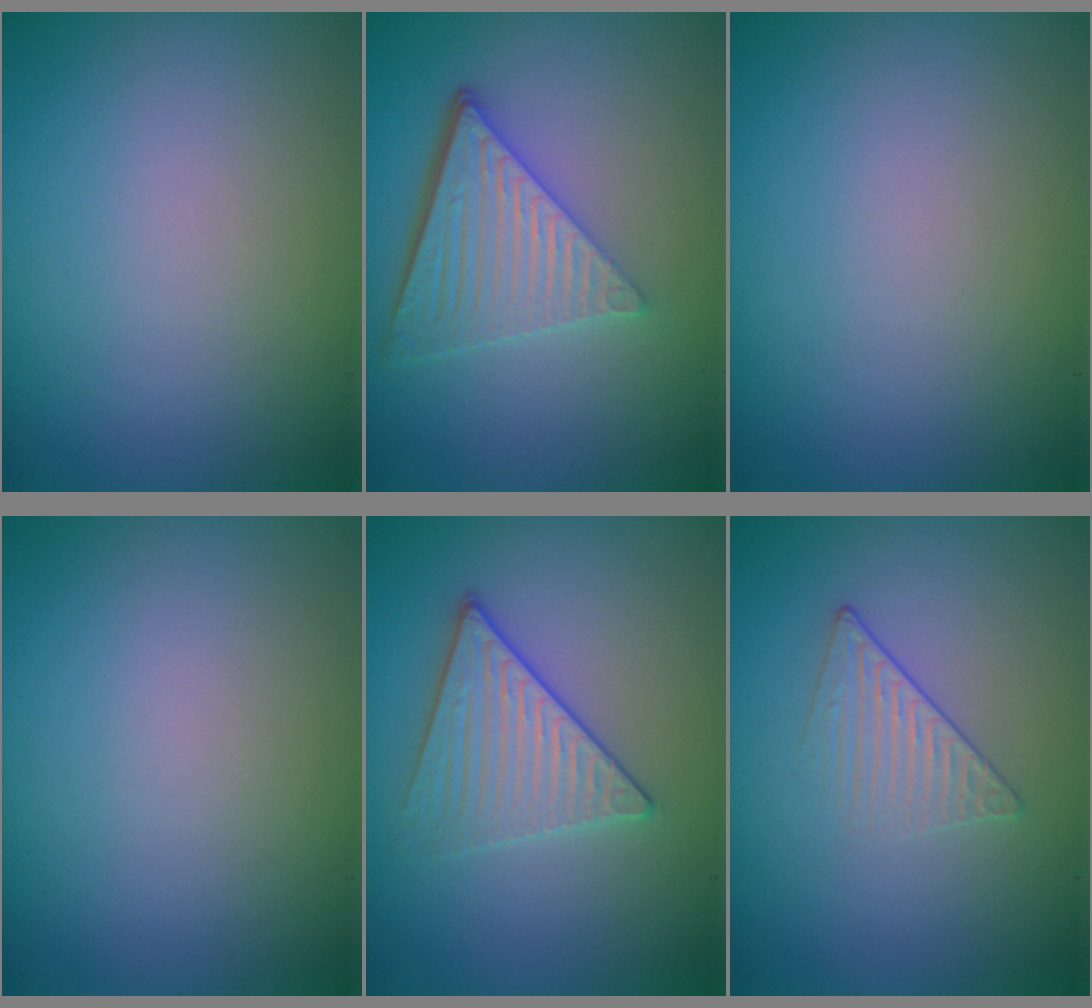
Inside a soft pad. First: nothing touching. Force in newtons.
{"total": 6.5, "press": 4.4, "slide": 4.8}
{"total": 0.0}
{"total": 0.0}
{"total": 3.5, "press": 3.4, "slide": 1.1}
{"total": 1.6, "press": 1.0, "slide": 1.2}